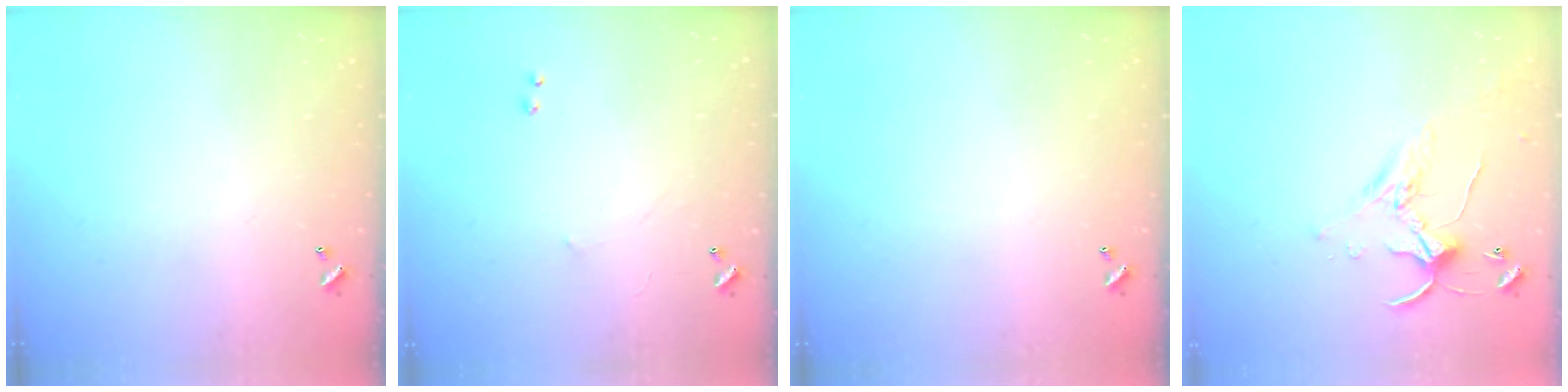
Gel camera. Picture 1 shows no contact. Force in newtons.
{"total": 2.5, "press": 2.4, "slide": 0.4}
{"total": 0.0}
{"total": 1.5, "press": 1.5, "slide": 0.3}